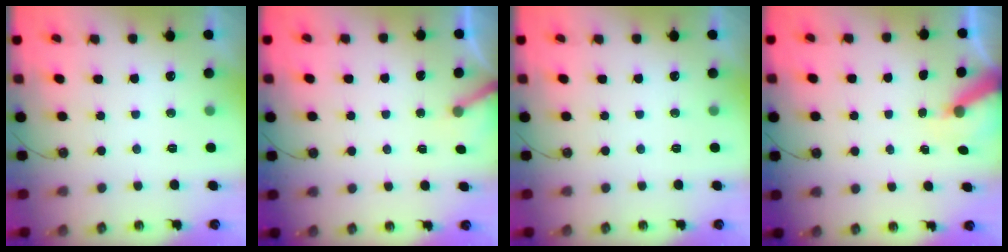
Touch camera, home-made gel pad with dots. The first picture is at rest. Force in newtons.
{"total": 4.3, "press": 4.3, "slide": 0.2}
{"total": 0.0}
{"total": 6.9, "press": 6.9, "slide": 0.2}